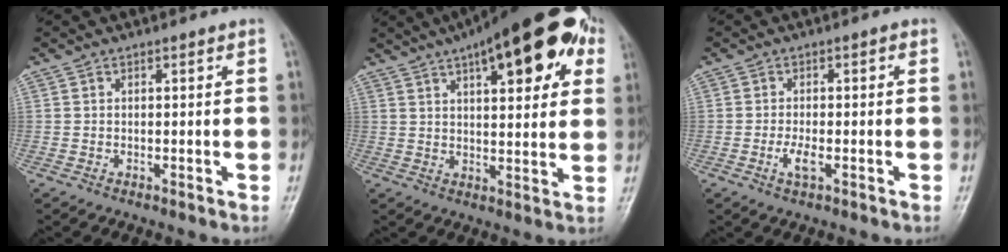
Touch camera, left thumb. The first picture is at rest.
{"total": 22.3, "force": [10.3, 8.1, 18.0], "torque": [-0.227, 0.009, 0.141]}
{"total": 3.7, "force": [-1.0, 1.5, 3.2], "torque": [-0.059, 0.006, -0.020]}